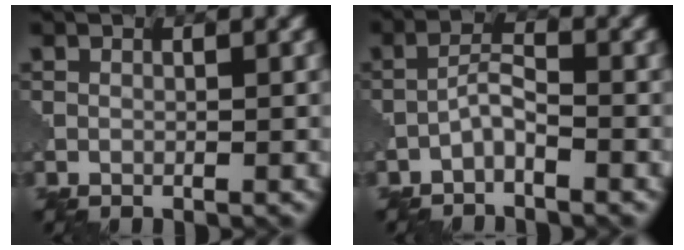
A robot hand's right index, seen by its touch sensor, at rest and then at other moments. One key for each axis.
{"total": 2.0, "fx": -1.5, "fy": 0.4, "fz": 1.3, "tx": -0.028, "ty": 0.008, "tz": -0.032}